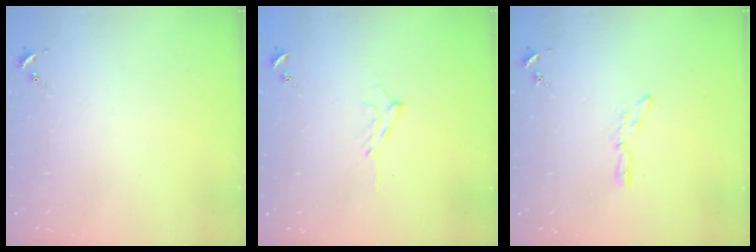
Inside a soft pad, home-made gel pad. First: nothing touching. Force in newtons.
{"total": 7.4, "press": 7.3, "slide": 0.8}
{"total": 6.9, "press": 6.9, "slide": 0.4}